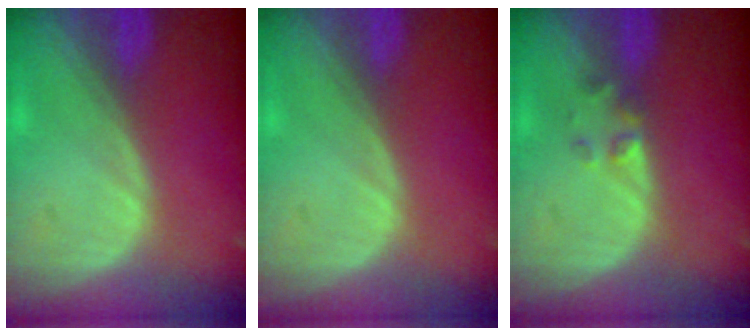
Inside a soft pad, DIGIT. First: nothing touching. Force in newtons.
{"total": 0.0}
{"total": 1.9, "press": 1.7, "slide": 0.8}